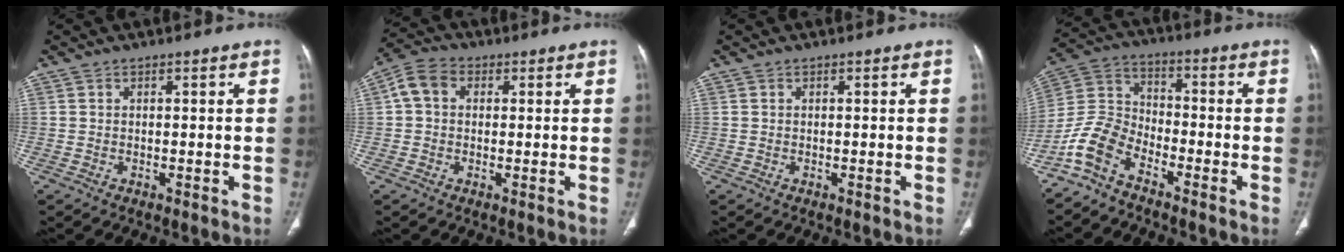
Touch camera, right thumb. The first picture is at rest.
{"total": 5.7, "force": [0.9, 4.4, 3.4], "torque": [-0.064, 0.019, 0.011]}
{"total": 0.0}
{"total": 8.3, "force": [-6.1, 4.0, 4.0], "torque": [-0.089, 0.051, -0.138]}